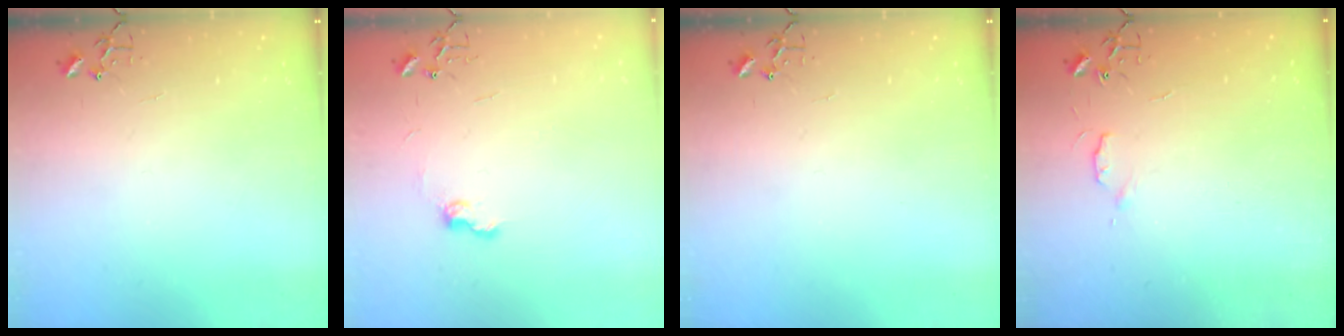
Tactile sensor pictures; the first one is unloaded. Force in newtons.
{"total": 7.6, "press": 7.5, "slide": 0.7}
{"total": 0.0}
{"total": 4.6, "press": 4.6, "slide": 0.7}